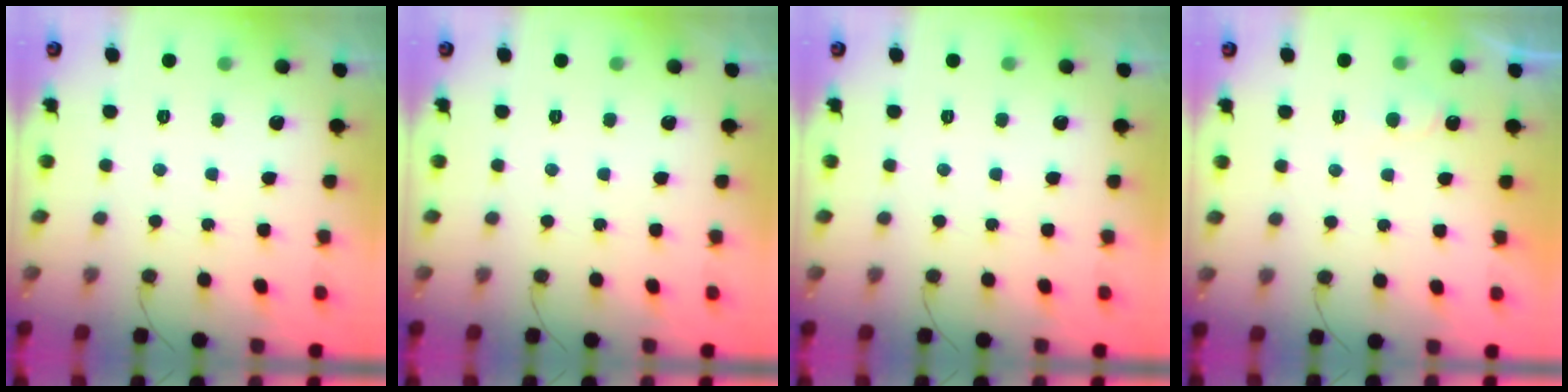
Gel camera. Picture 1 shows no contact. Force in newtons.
{"total": 0.0}
{"total": 0.0}
{"total": 3.8, "press": 3.8, "slide": 0.4}